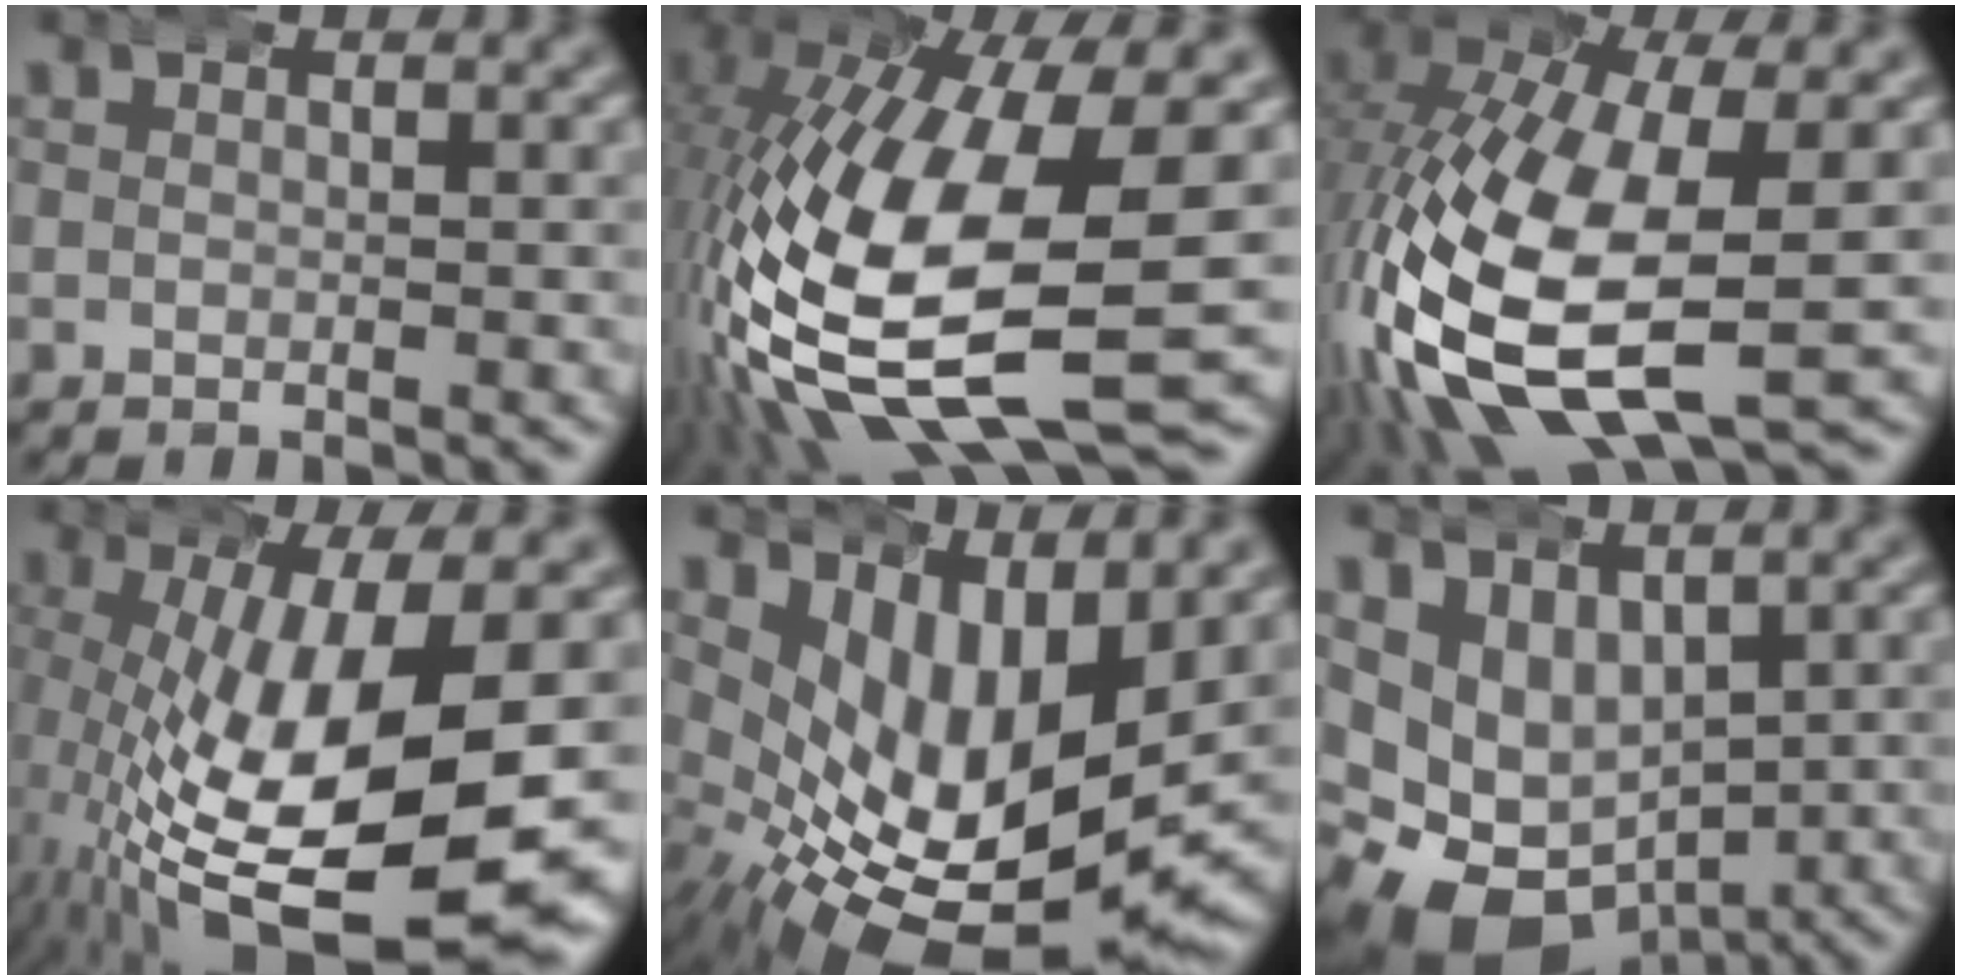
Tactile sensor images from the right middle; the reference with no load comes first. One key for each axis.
{"total": 16.2, "fx": -2.3, "fy": 7.4, "fz": 14.3, "tx": -0.291, "ty": -0.044, "tz": -0.005}
{"total": 14.5, "fx": -2.5, "fy": 7.9, "fz": 11.9, "tx": -0.283, "ty": -0.065, "tz": 0.001}
{"total": 16.2, "fx": -2.5, "fy": 6.6, "fz": 14.6, "tx": -0.250, "ty": -0.042, "tz": 0.002}
{"total": 13.9, "fx": -3.0, "fy": 7.6, "fz": 11.2, "tx": -0.203, "ty": -0.059, "tz": -0.015}
{"total": 11.6, "fx": -1.9, "fy": 10.0, "fz": 5.5, "tx": -0.144, "ty": -0.050, "tz": -0.022}